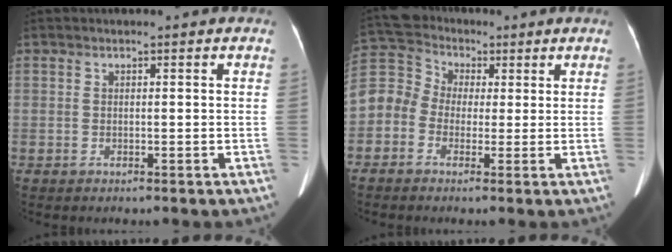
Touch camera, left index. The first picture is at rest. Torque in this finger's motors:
{"motor_torque": [0.25, 0.19, 0.24, 0.05]}